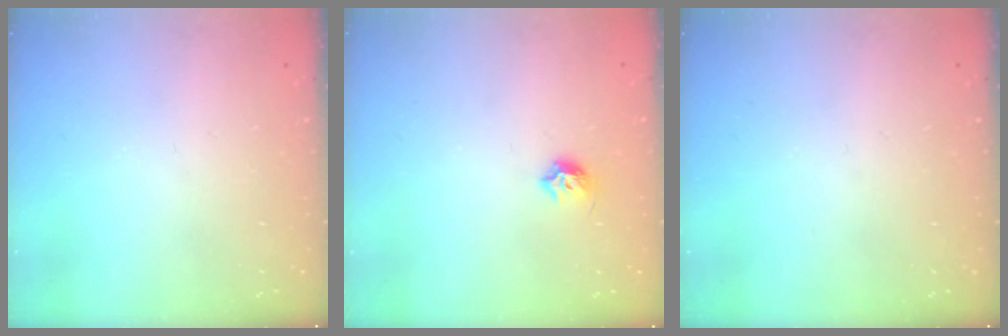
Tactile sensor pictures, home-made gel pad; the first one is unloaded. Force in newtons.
{"total": 5.6, "press": 5.5, "slide": 1.3}
{"total": 0.0}